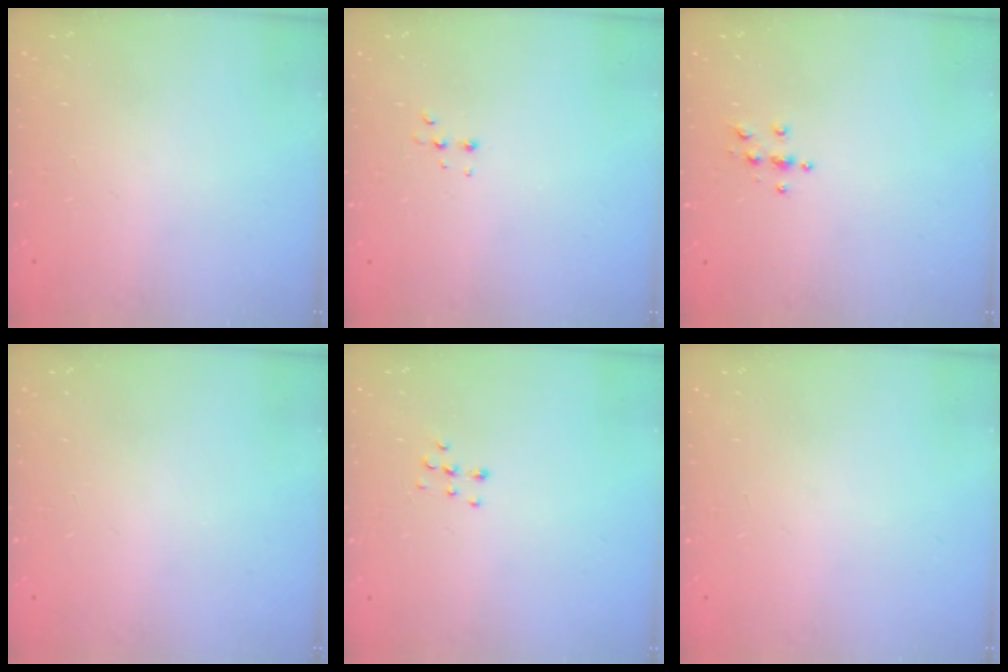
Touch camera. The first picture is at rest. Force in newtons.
{"total": 4.2, "press": 4.1, "slide": 0.9}
{"total": 3.9, "press": 3.9, "slide": 0.4}
{"total": 0.0}
{"total": 5.9, "press": 5.9, "slide": 0.4}
{"total": 0.0}